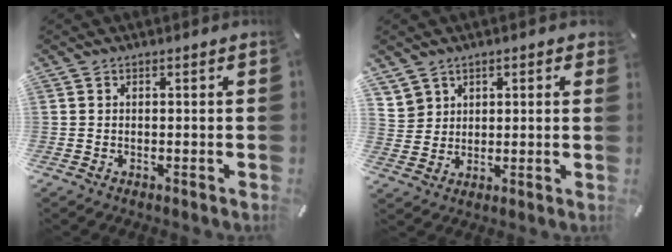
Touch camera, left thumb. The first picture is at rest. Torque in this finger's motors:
{"motor_torque": [1.05, -0.80, 0.11, -0.19, -0.04]}